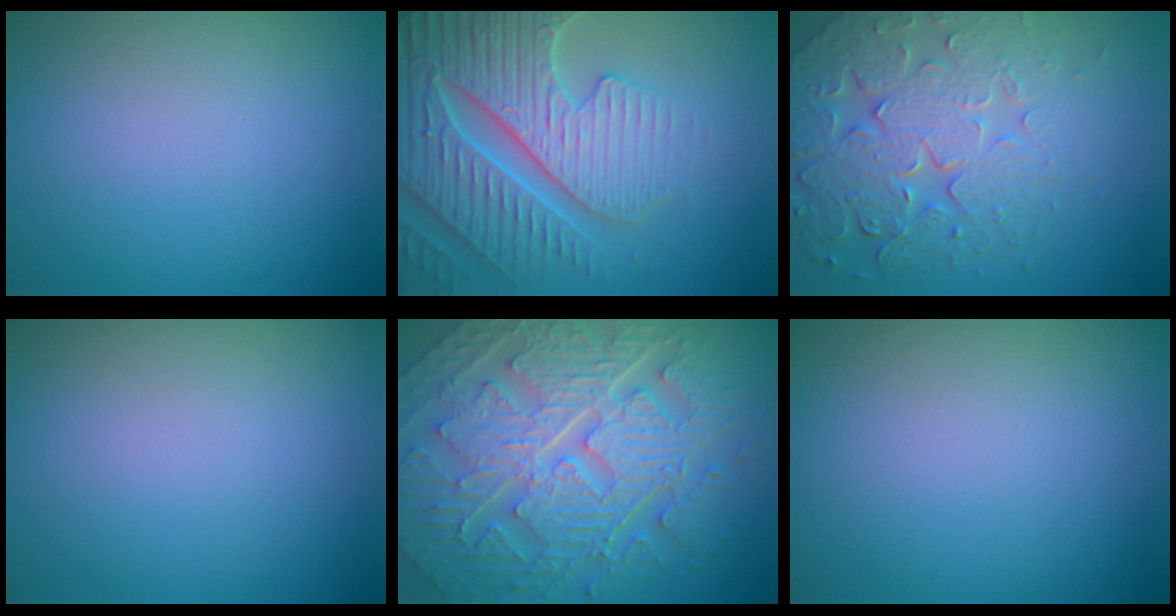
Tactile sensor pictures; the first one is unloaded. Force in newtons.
{"total": 7.5, "press": 7.3, "slide": 1.8}
{"total": 7.8, "press": 5.7, "slide": 5.4}
{"total": 0.0}
{"total": 11.5, "press": 7.9, "slide": 8.4}
{"total": 0.0}